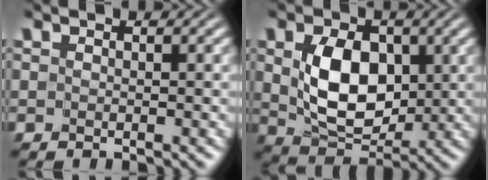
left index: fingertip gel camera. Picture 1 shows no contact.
{"total": 6.5, "force": [0.6, 4.4, 4.7], "torque": [-0.092, -0.010, 0.019]}